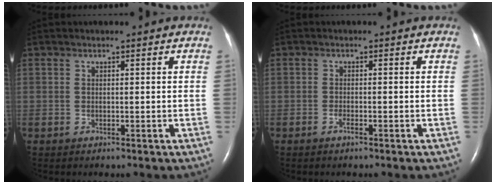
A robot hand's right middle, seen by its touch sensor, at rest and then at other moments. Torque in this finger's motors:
{"motor_torque": [0.42, -0.24, 0.10, 0.04]}